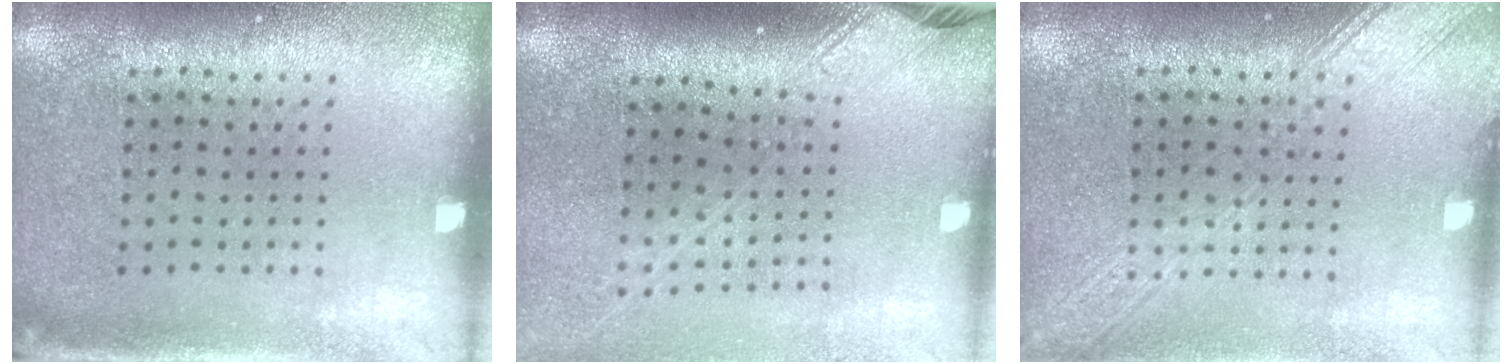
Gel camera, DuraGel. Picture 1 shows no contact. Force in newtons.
{"total": 2.1, "press": 1.6, "slide": 1.4}
{"total": 3.5, "press": 3.5, "slide": 0.5}